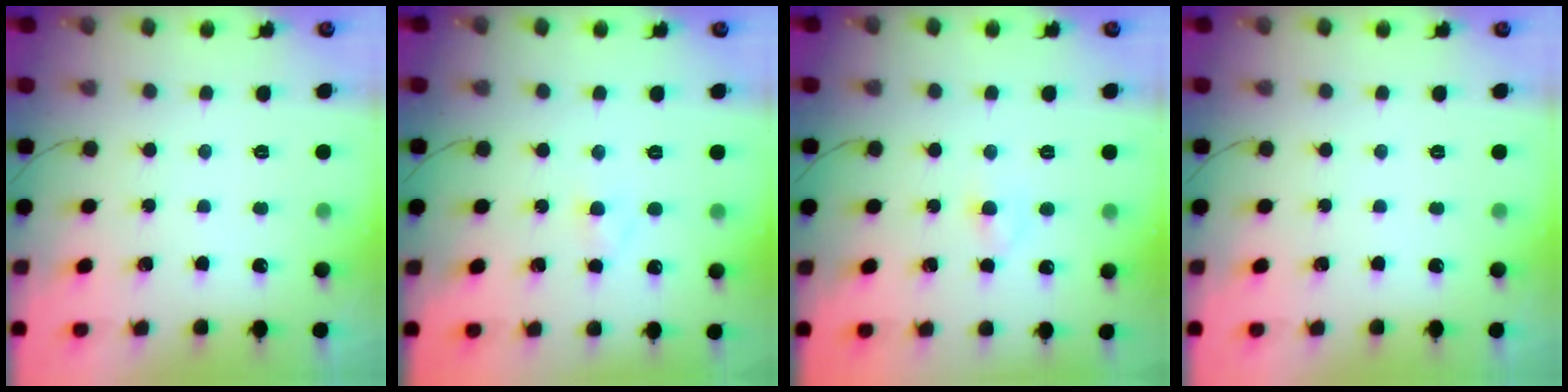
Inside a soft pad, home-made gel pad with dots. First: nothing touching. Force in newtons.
{"total": 1.9, "press": 1.7, "slide": 0.8}
{"total": 2.9, "press": 2.7, "slide": 0.9}
{"total": 0.0}